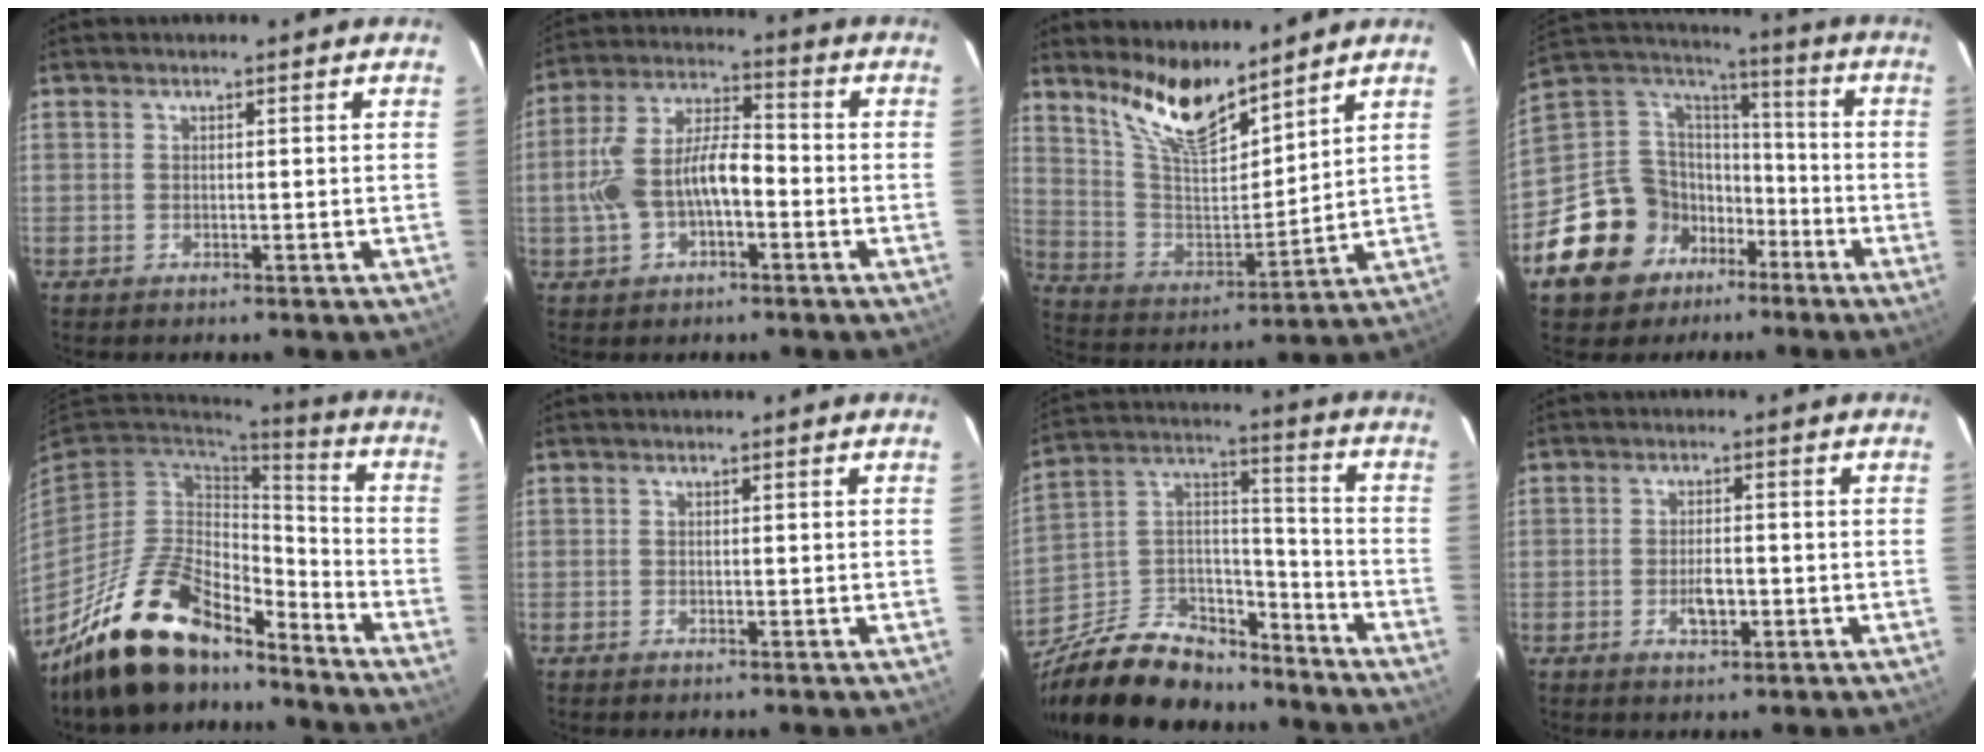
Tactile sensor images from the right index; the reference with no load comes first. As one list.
[{"total": 11.9, "force": [-2.8, 5.9, 9.9], "torque": [-0.207, 0.017, -0.046]}, {"total": 13.6, "force": [10.7, 3.7, 7.4], "torque": [-0.146, -0.011, 0.210]}, {"total": 17.1, "force": [-9.0, 13.4, 5.6], "torque": [-0.151, 0.049, -0.146]}, {"total": 19.9, "force": [-15.2, 8.1, 9.9], "torque": [-0.208, 0.003, -0.259]}, {"total": 0.0}, {"total": 23.5, "force": [-17.3, 11.5, 10.8], "torque": [-0.246, 0.046, -0.274]}, {"total": 3.8, "force": [-1.3, 1.7, 3.2], "torque": [-0.060, -0.001, -0.019]}]